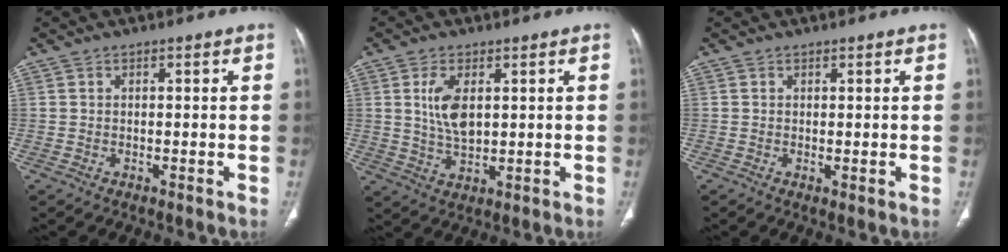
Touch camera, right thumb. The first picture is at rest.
{"total": 6.9, "force": [1.6, 3.5, 5.7], "torque": [-0.109, -0.010, 0.035]}
{"total": 0.8, "force": [-0.1, 0.2, 0.8], "torque": [-0.017, -0.006, 0.000]}